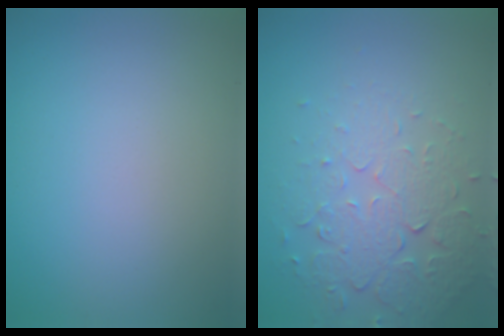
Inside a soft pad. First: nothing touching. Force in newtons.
{"total": 5.3, "press": 3.5, "slide": 3.9}